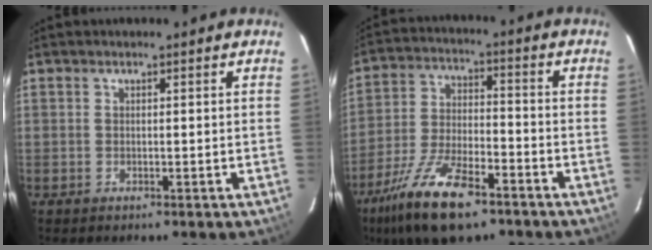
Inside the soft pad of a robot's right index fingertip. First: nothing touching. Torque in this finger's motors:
{"motor_torque": [1.28, -0.86, 0.40, 0.15]}